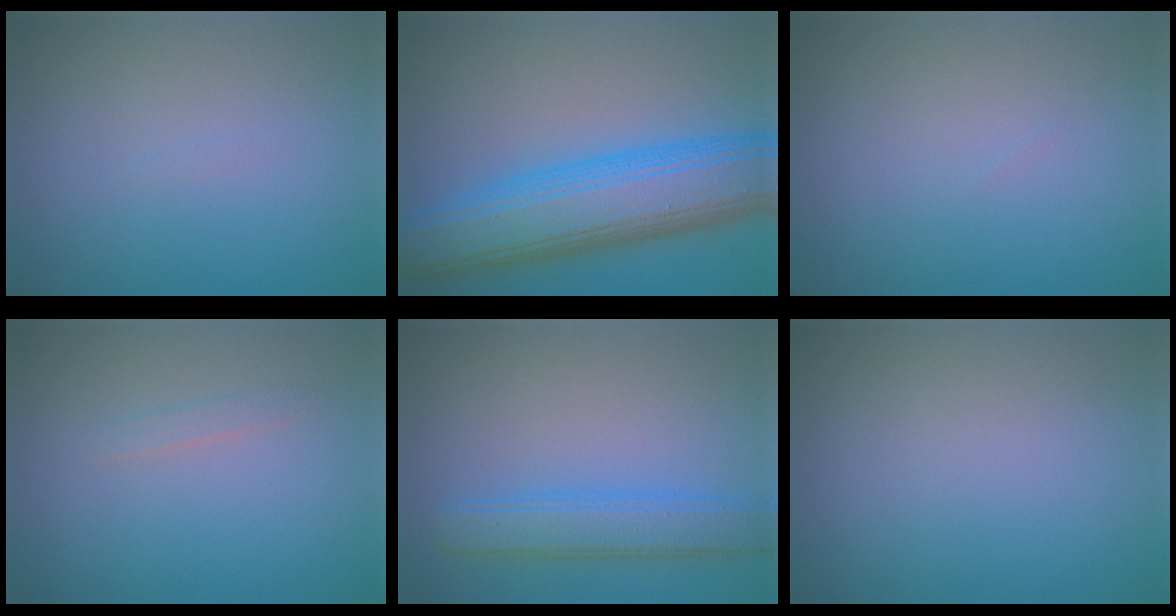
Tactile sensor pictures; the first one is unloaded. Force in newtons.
{"total": 10.5, "press": 10.5, "slide": 0.3}
{"total": 0.0}
{"total": 0.6, "press": 0.6, "slide": 0.1}
{"total": 3.9, "press": 3.9, "slide": 0.2}
{"total": 0.0}